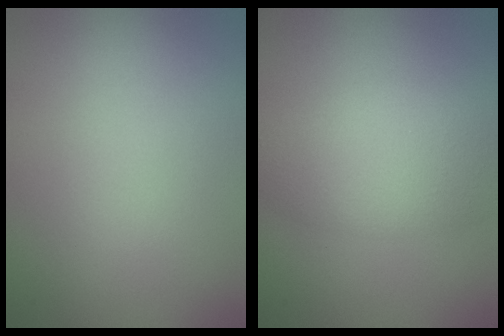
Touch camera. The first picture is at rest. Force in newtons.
{"total": 4.6, "press": 4.6, "slide": 0.3}